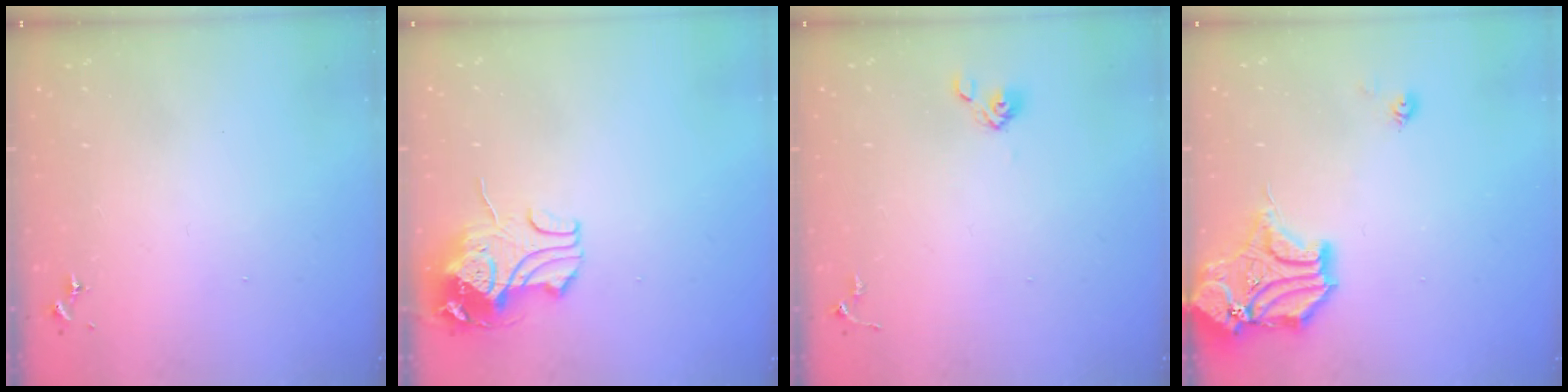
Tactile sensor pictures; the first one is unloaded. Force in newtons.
{"total": 11.6, "press": 11.5, "slide": 1.5}
{"total": 4.1, "press": 3.8, "slide": 1.5}
{"total": 15.6, "press": 15.4, "slide": 2.4}